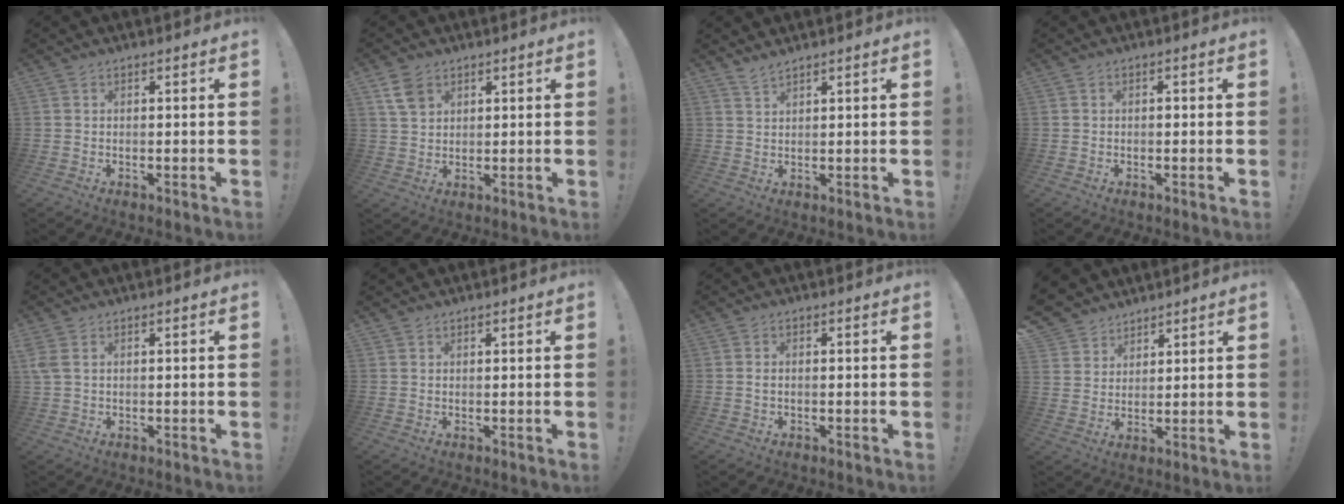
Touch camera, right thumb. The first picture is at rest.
{"total": 6.3, "force": [3.5, 4.3, 3.0], "torque": [-0.045, -0.010, 0.068]}
{"total": 2.5, "force": [2.3, 0.3, 0.9], "torque": [-0.013, -0.015, 0.041]}
{"total": 0.6, "force": [-0.4, 0.3, 0.2], "torque": [-0.007, 0.002, -0.008]}
{"total": 3.2, "force": [1.4, 1.6, 2.4], "torque": [-0.057, -0.003, 0.027]}
{"total": 1.1, "force": [0.9, 0.6, 0.0], "torque": [0.006, -0.005, 0.017]}
{"total": 0.7, "force": [0.0, 0.3, 0.6], "torque": [-0.014, 0.003, 0.000]}
{"total": 6.6, "force": [4.9, 4.4, 0.4], "torque": [-0.014, -0.042, 0.100]}